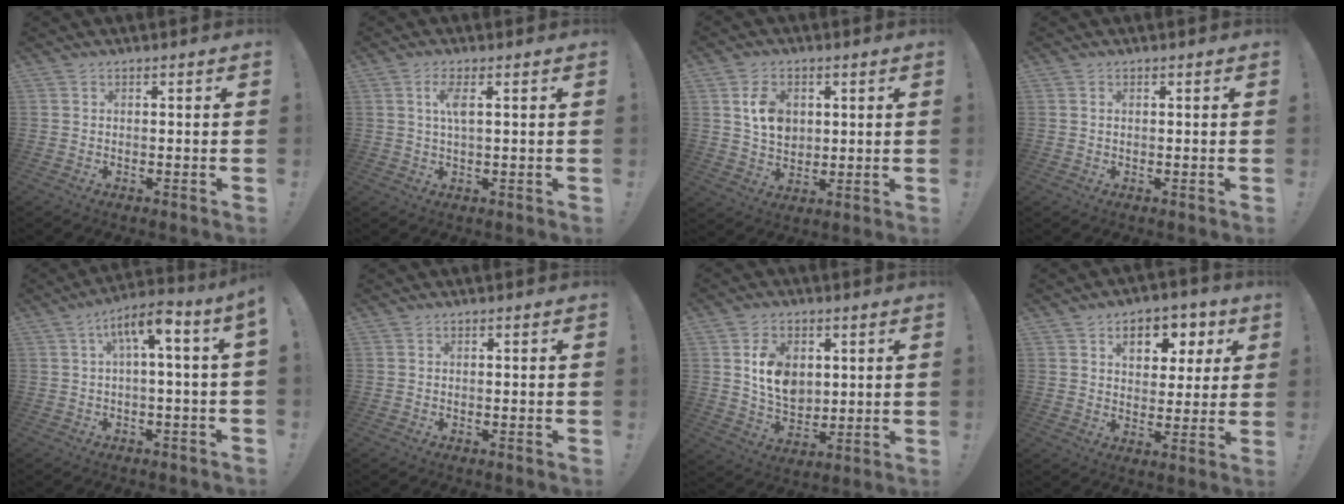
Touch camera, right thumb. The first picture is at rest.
{"total": 4.6, "force": [1.3, 0.9, 4.3], "torque": [-0.086, 0.001, 0.020]}
{"total": 8.7, "force": [2.5, 6.8, 4.8], "torque": [-0.063, -0.002, 0.049]}
{"total": 0.8, "force": [0.2, 0.6, 0.4], "torque": [-0.008, 0.002, 0.003]}
{"total": 7.7, "force": [1.3, 1.2, 7.5], "torque": [-0.122, -0.005, 0.020]}
{"total": 0.0}
{"total": 11.3, "force": [3.2, 8.6, 6.6], "torque": [-0.111, -0.006, 0.060]}
{"total": 9.5, "force": [4.4, 6.5, 5.4], "torque": [-0.071, -0.018, 0.077]}